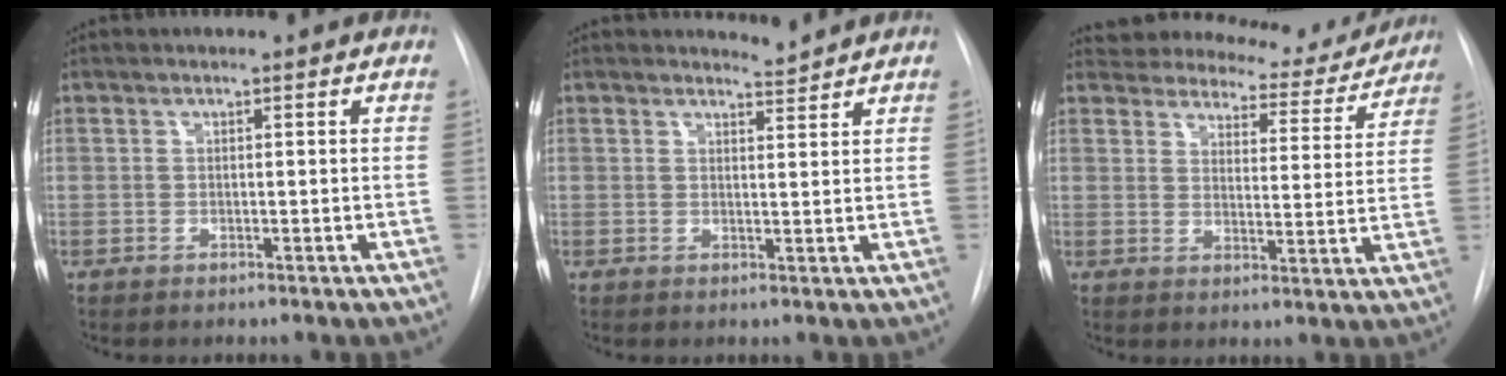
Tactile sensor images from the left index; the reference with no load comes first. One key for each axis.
{"total": 2.1, "fx": 2.0, "fy": -0.3, "fz": -0.5, "tx": -0.002, "ty": -0.013, "tz": 0.031}
{"total": 16.8, "fx": 15.7, "fy": 4.7, "fz": 3.7, "tx": -0.039, "ty": -0.019, "tz": 0.190}